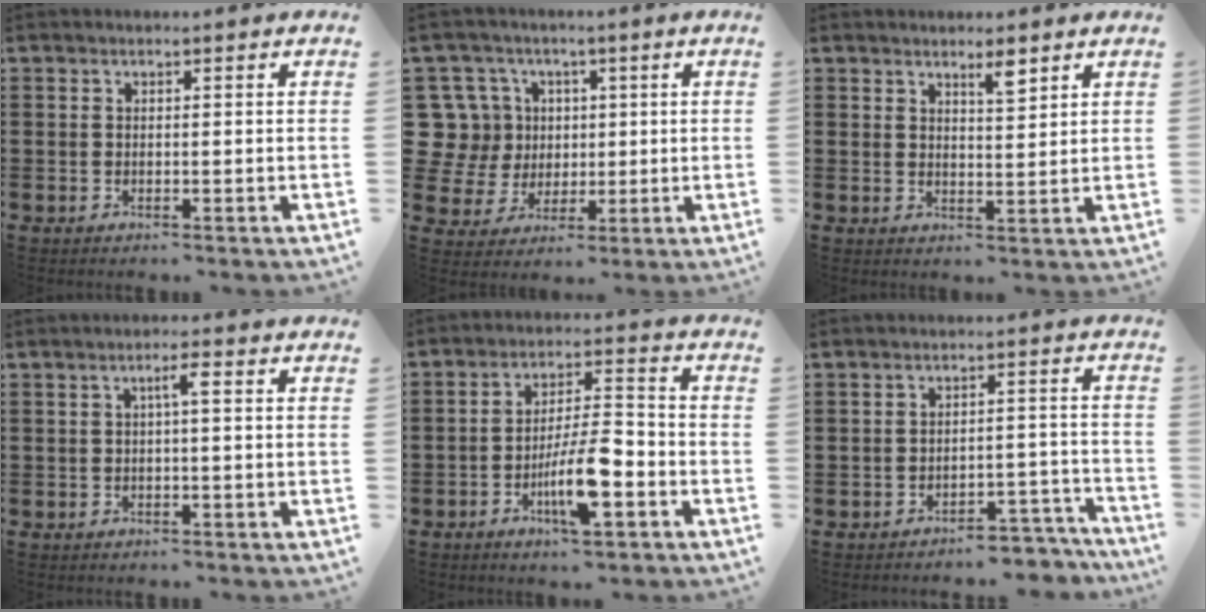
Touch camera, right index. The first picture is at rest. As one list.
[{"total": 10.5, "force": [2.2, 9.9, 2.7], "torque": [-0.119, 0.008, 0.049]}, {"total": 3.3, "force": [2.6, 0.7, 1.9], "torque": [-0.026, -0.004, 0.043]}, {"total": 2.3, "force": [0.3, 0.2, 2.3], "torque": [-0.046, 0.004, 0.002]}, {"total": 9.3, "force": [-3.7, 2.5, 8.1], "torque": [-0.157, -0.001, -0.068]}, {"total": 4.0, "force": [-3.9, 0.6, 0.7], "torque": [-0.013, 0.006, -0.081]}]